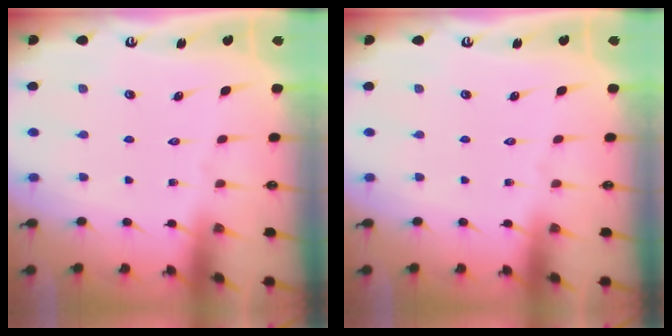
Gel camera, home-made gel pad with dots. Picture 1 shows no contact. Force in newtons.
{"total": 0.0}